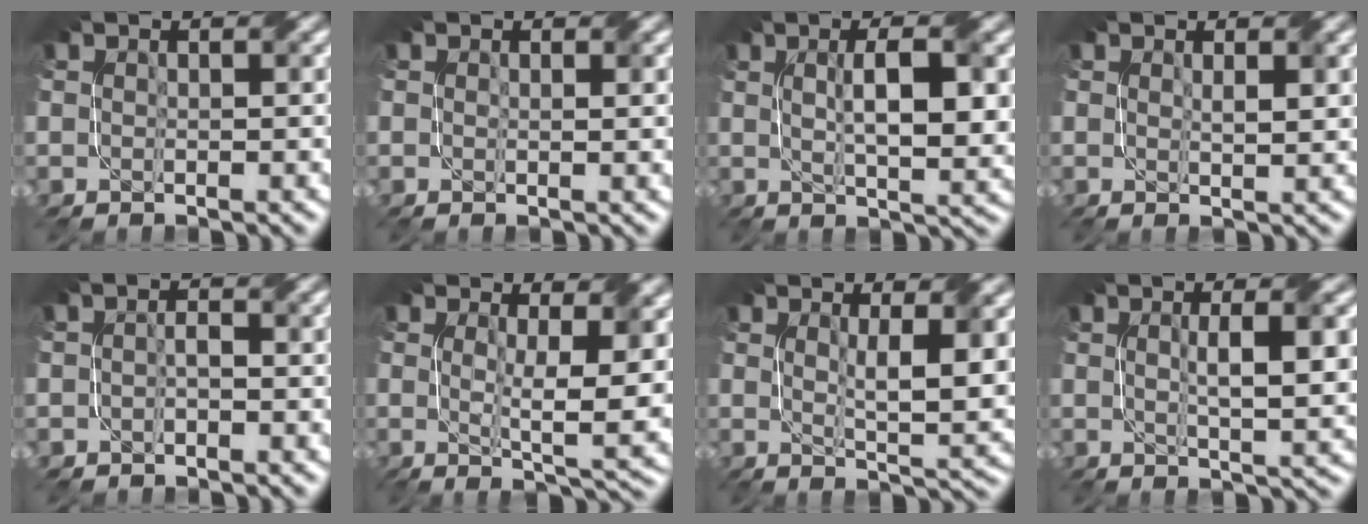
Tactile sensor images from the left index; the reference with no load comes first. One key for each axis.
{"total": 1.0, "fx": 0.3, "fy": 0.1, "fz": 0.9, "tx": -0.015, "ty": -0.001, "tz": 0.006}
{"total": 6.8, "fx": 1.1, "fy": 1.8, "fz": 6.5, "tx": -0.094, "ty": 0.004, "tz": 0.019}
{"total": 1.7, "fx": 0.7, "fy": 0.1, "fz": 1.5, "tx": -0.024, "ty": 0.000, "tz": 0.013}
{"total": 1.3, "fx": -0.6, "fy": 0.6, "fz": 1.0, "tx": -0.020, "ty": 0.002, "tz": -0.014}
{"total": 6.4, "fx": 1.1, "fy": 1.5, "fz": 6.2, "tx": -0.097, "ty": -0.013, "tz": 0.020}
{"total": 5.5, "fx": 1.3, "fy": 1.1, "fz": 5.2, "tx": -0.086, "ty": -0.009, "tz": 0.026}
{"total": 6.3, "fx": 1.0, "fy": 1.5, "fz": 6.0, "tx": -0.085, "ty": 0.005, "tz": 0.018}